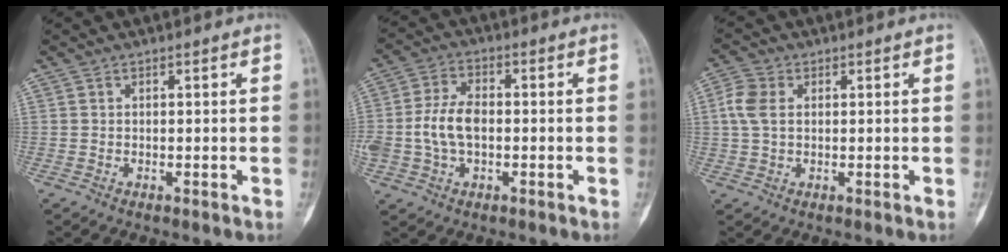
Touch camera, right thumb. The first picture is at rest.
{"total": 8.5, "force": [-0.8, 5.4, 6.6], "torque": [-0.132, 0.018, -0.018]}
{"total": 5.2, "force": [1.0, 3.5, 3.7], "torque": [-0.087, 0.011, 0.015]}